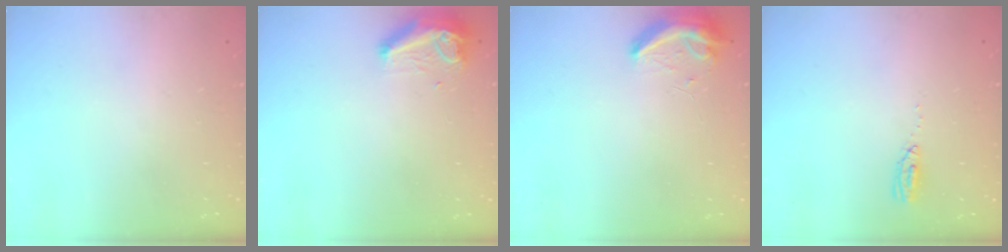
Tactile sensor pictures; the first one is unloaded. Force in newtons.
{"total": 9.3, "press": 9.3, "slide": 0.7}
{"total": 8.6, "press": 8.5, "slide": 1.0}
{"total": 4.5, "press": 4.5, "slide": 0.6}